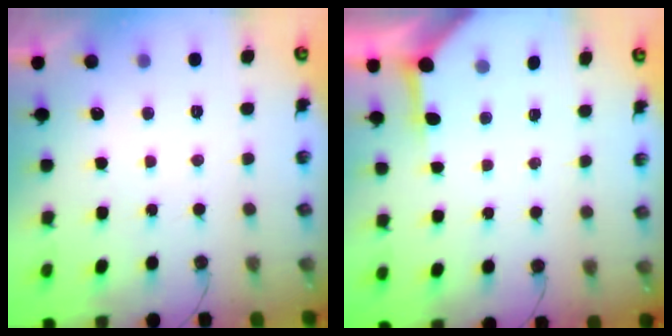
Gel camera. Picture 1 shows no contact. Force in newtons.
{"total": 4.0, "press": 3.9, "slide": 0.5}